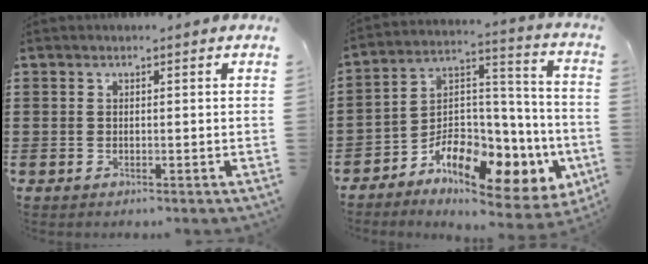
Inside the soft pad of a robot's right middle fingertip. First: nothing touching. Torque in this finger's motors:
{"motor_torque": [2.03, -0.10, 0.86, 0.21]}